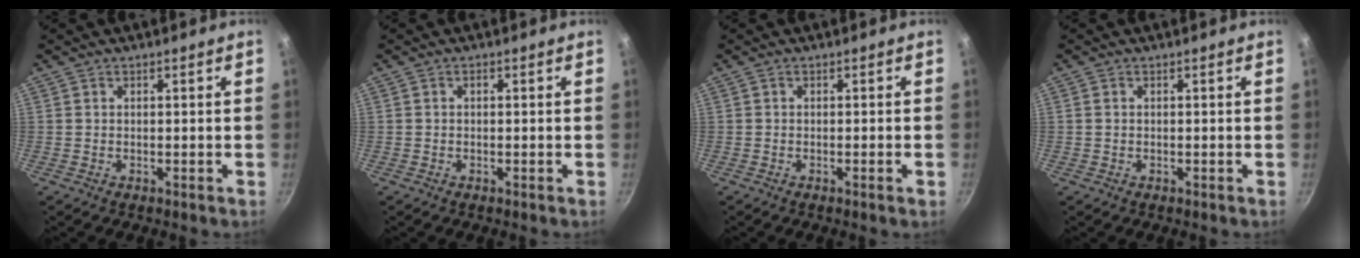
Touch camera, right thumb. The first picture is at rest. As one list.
[{"total": 0.6, "force": [0.1, 0.4, 0.4], "torque": [-0.005, 0.004, 0.001]}, {"total": 1.1, "force": [-0.6, -0.1, 0.9], "torque": [-0.022, 0.002, -0.011]}, {"total": 0.9, "force": [0.2, 0.7, 0.5], "torque": [-0.009, 0.002, 0.003]}]